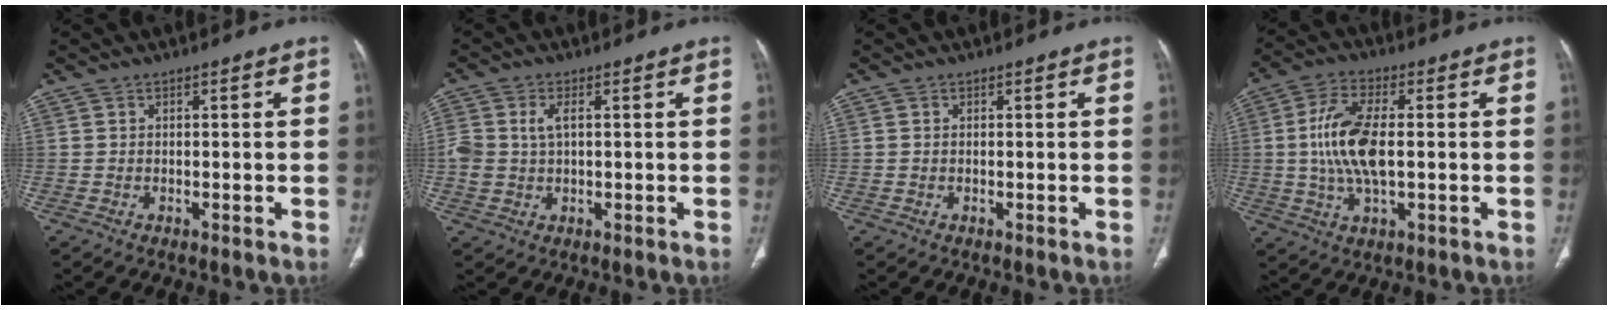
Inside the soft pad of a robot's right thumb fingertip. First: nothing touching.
{"total": 4.5, "force": [0.9, 2.7, 3.5], "torque": [-0.090, 0.008, 0.021]}
{"total": 0.0}
{"total": 11.7, "force": [0.2, 5.1, 10.5], "torque": [-0.224, 0.005, 0.004]}